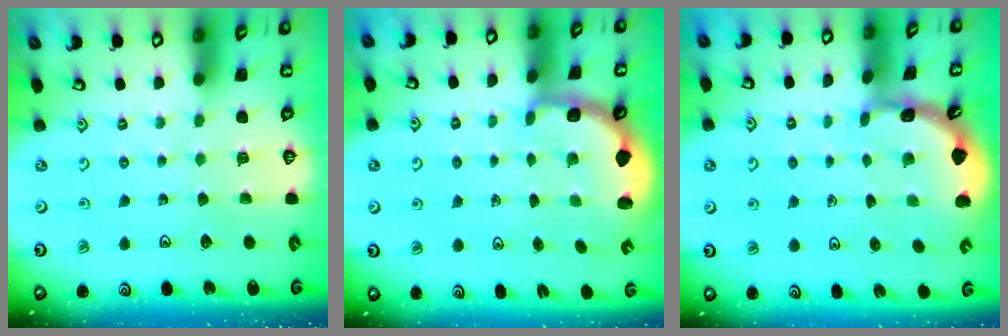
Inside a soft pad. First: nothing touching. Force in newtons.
{"total": 2.6, "press": 2.3, "slide": 1.3}
{"total": 1.6, "press": 1.6, "slide": 0.1}